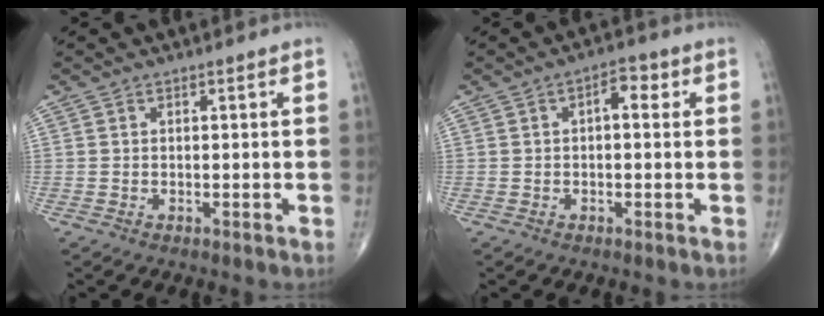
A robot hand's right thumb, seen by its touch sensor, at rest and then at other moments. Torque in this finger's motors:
{"motor_torque": [0.01, -0.01, 0.55, 0.27, 0.00]}